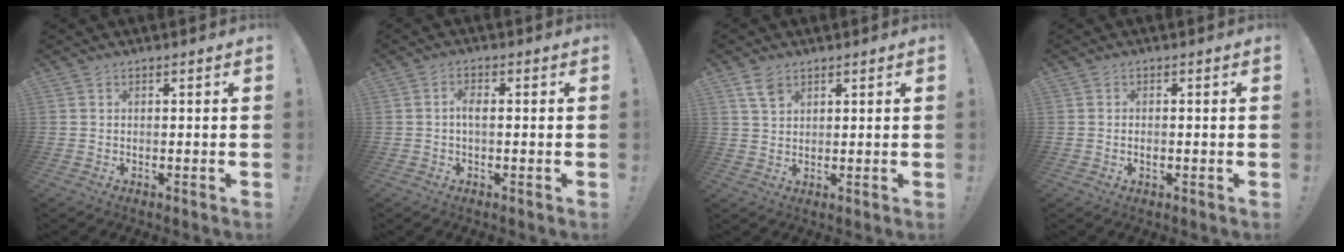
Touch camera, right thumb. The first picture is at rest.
{"total": 2.9, "force": [-0.3, 1.1, 2.6], "torque": [-0.061, 0.006, -0.008]}
{"total": 4.4, "force": [2.8, 2.4, 2.4], "torque": [-0.040, -0.010, 0.052]}
{"total": 1.1, "force": [-0.4, 0.5, 0.9], "torque": [-0.017, 0.001, -0.007]}